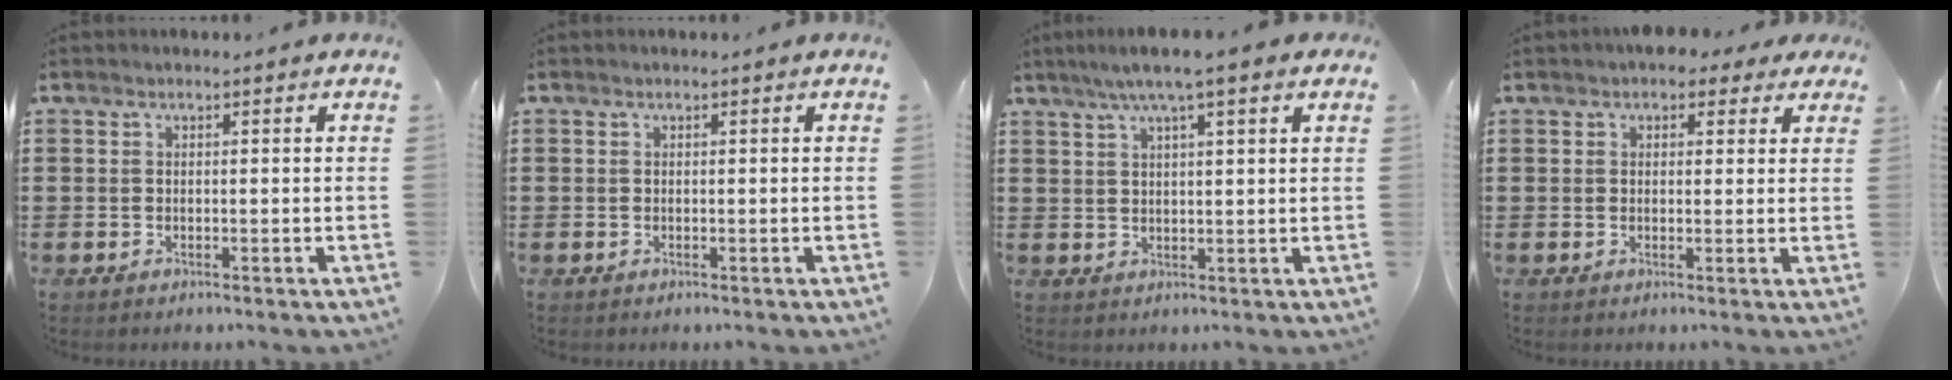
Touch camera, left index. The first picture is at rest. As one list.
[{"total": 0.0}, {"total": 5.2, "force": [3.4, 0.3, 3.8], "torque": [-0.082, 0.005, 0.060]}, {"total": 2.7, "force": [1.8, 1.7, 1.1], "torque": [-0.023, 0.009, 0.030]}]